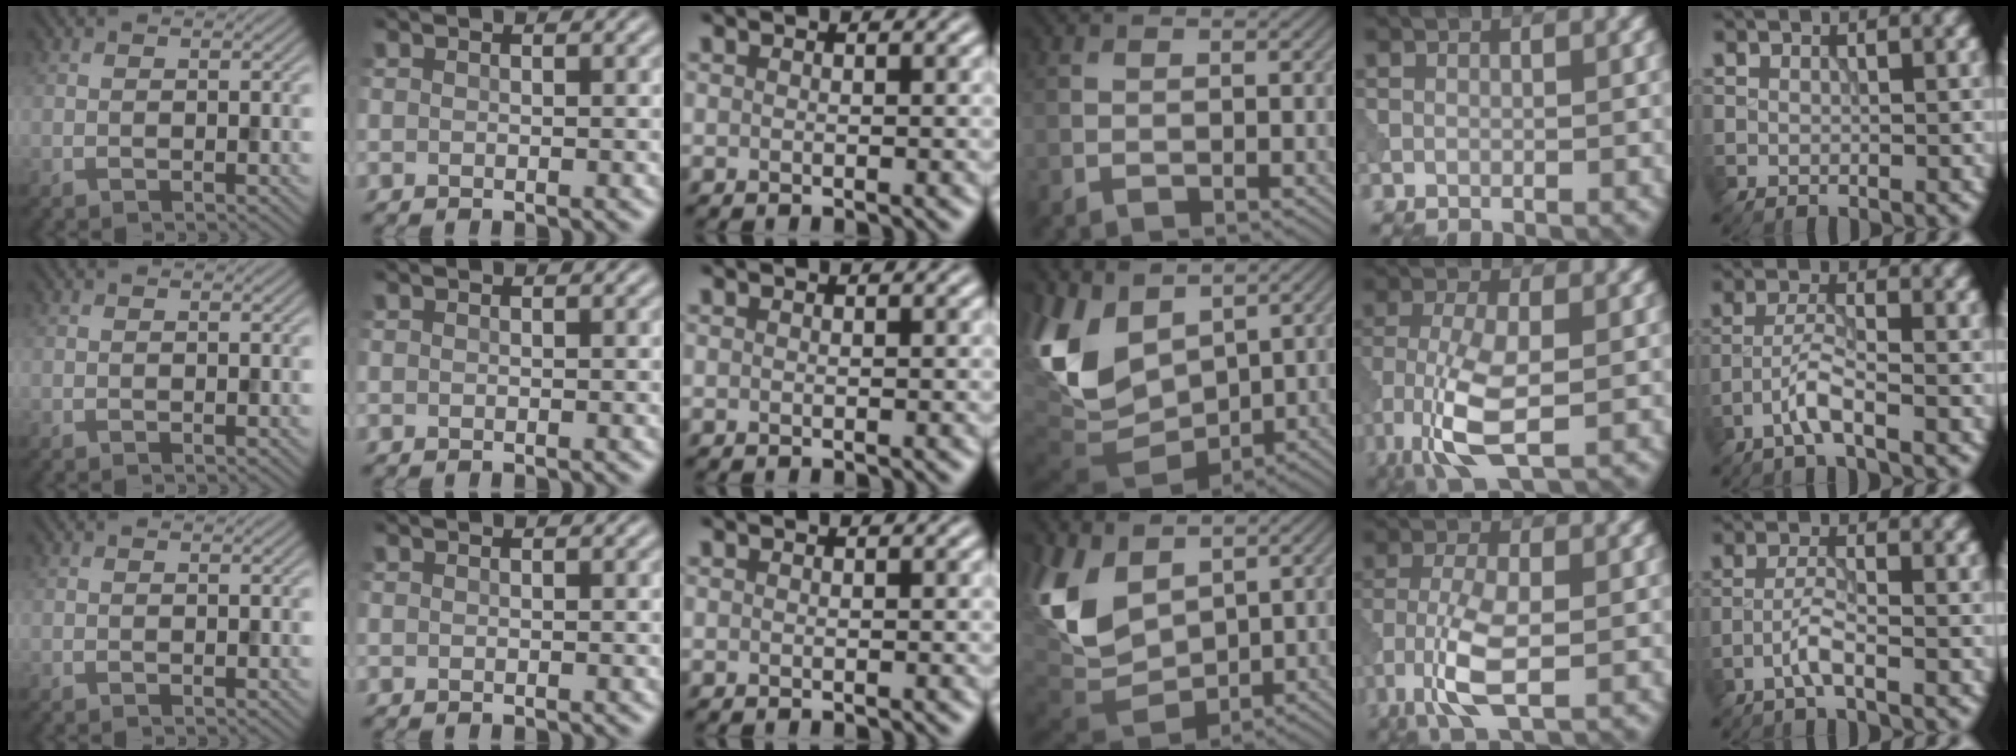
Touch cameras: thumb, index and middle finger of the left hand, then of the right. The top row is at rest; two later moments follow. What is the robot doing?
{"motion": "wipe", "object": "makeup brush"}